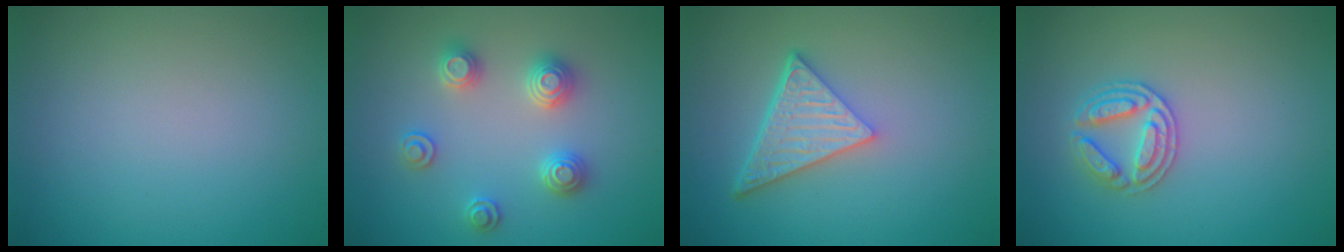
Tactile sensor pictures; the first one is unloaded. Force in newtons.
{"total": 2.9, "press": 2.8, "slide": 0.3}
{"total": 5.3, "press": 3.9, "slide": 3.6}
{"total": 2.7, "press": 2.7, "slide": 0.4}